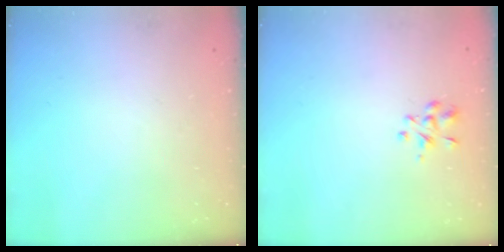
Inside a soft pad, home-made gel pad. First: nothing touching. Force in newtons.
{"total": 2.4, "press": 2.3, "slide": 0.8}